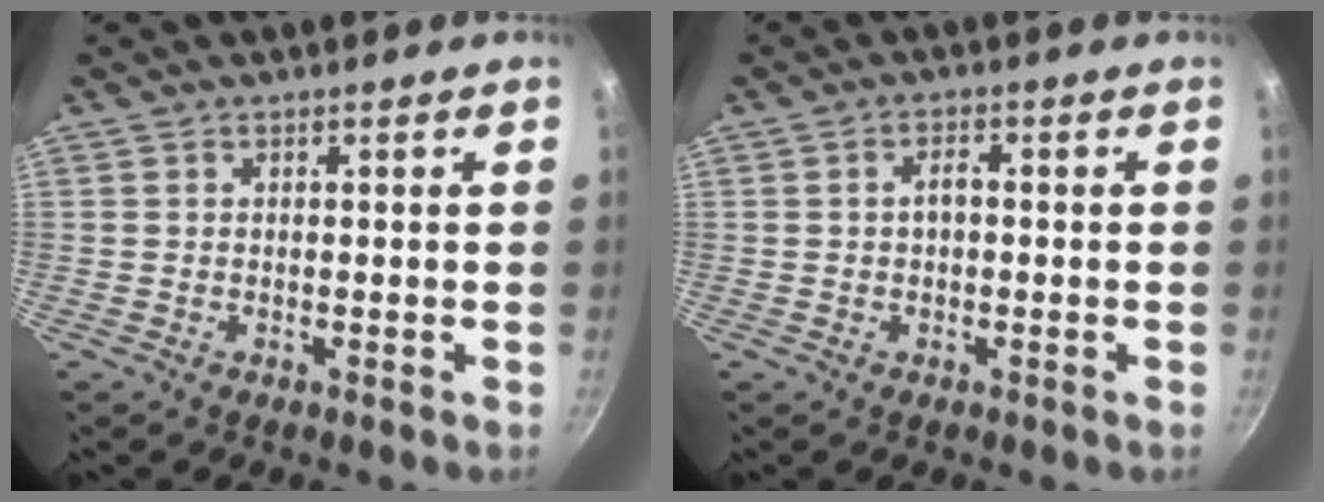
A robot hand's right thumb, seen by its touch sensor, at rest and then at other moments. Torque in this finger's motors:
{"motor_torque": [-0.30, -0.23, -0.17, 0.21, 0.02]}